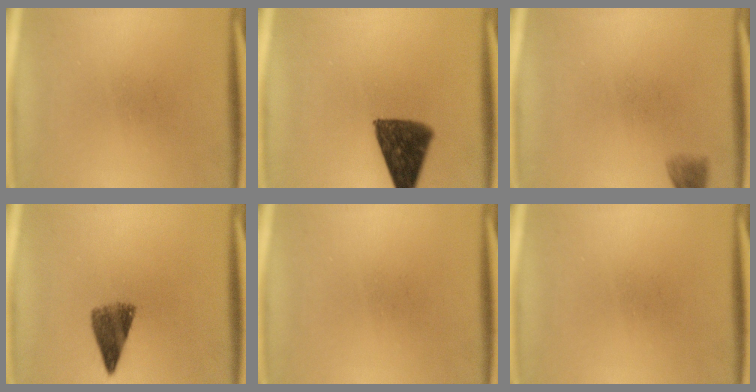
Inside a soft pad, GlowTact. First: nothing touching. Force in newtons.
{"total": 11.3}
{"total": 2.2}
{"total": 5.7}
{"total": 0.0}
{"total": 0.0}